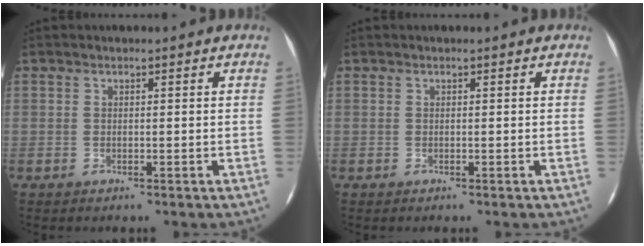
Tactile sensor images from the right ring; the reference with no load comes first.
{"total": 0.0}